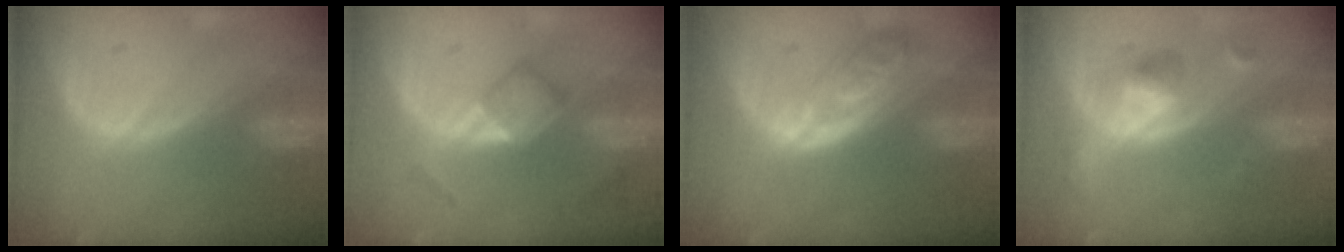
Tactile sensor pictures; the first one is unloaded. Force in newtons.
{"total": 5.0, "press": 4.6, "slide": 1.9}
{"total": 5.9, "press": 5.4, "slide": 2.5}
{"total": 5.1, "press": 5.0, "slide": 1.1}